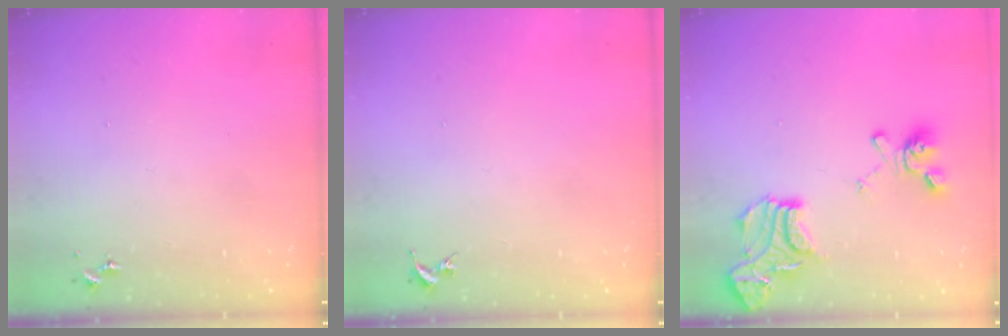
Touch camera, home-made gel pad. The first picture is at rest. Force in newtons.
{"total": 0.0}
{"total": 17.7, "press": 17.7, "slide": 1.6}